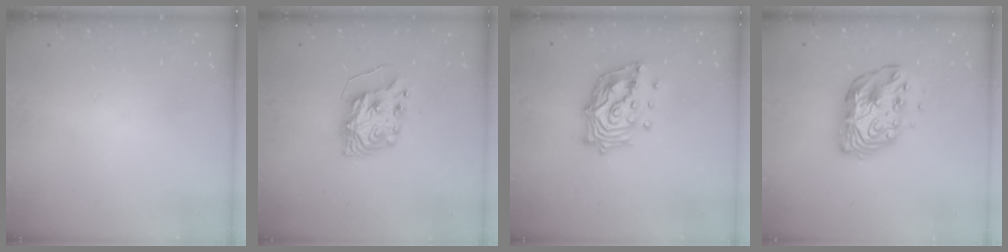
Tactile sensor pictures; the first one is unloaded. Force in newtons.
{"total": 8.9, "press": 8.9, "slide": 0.9}
{"total": 18.2, "press": 18.0, "slide": 2.7}
{"total": 11.9, "press": 11.9, "slide": 0.8}